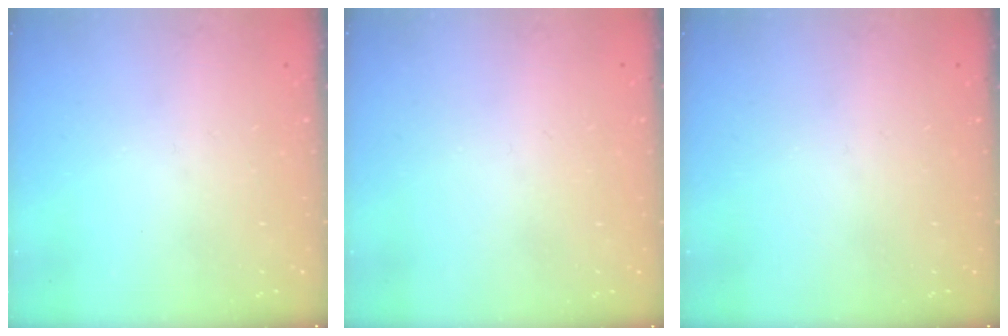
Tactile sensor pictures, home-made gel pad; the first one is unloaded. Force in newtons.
{"total": 0.8, "press": 0.8, "slide": 0.0}
{"total": 0.0}